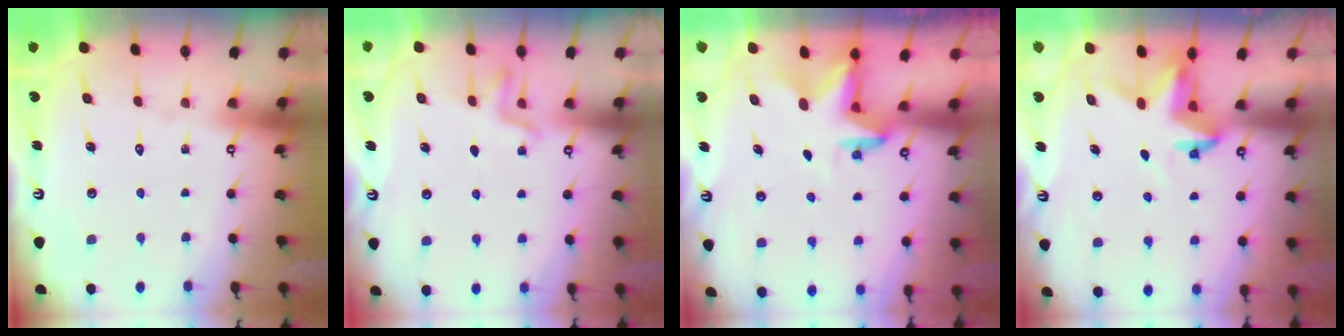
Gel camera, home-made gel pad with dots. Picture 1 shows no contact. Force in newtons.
{"total": 3.8, "press": 3.6, "slide": 1.4}
{"total": 2.9, "press": 2.9, "slide": 0.2}
{"total": 3.5, "press": 3.5, "slide": 0.3}